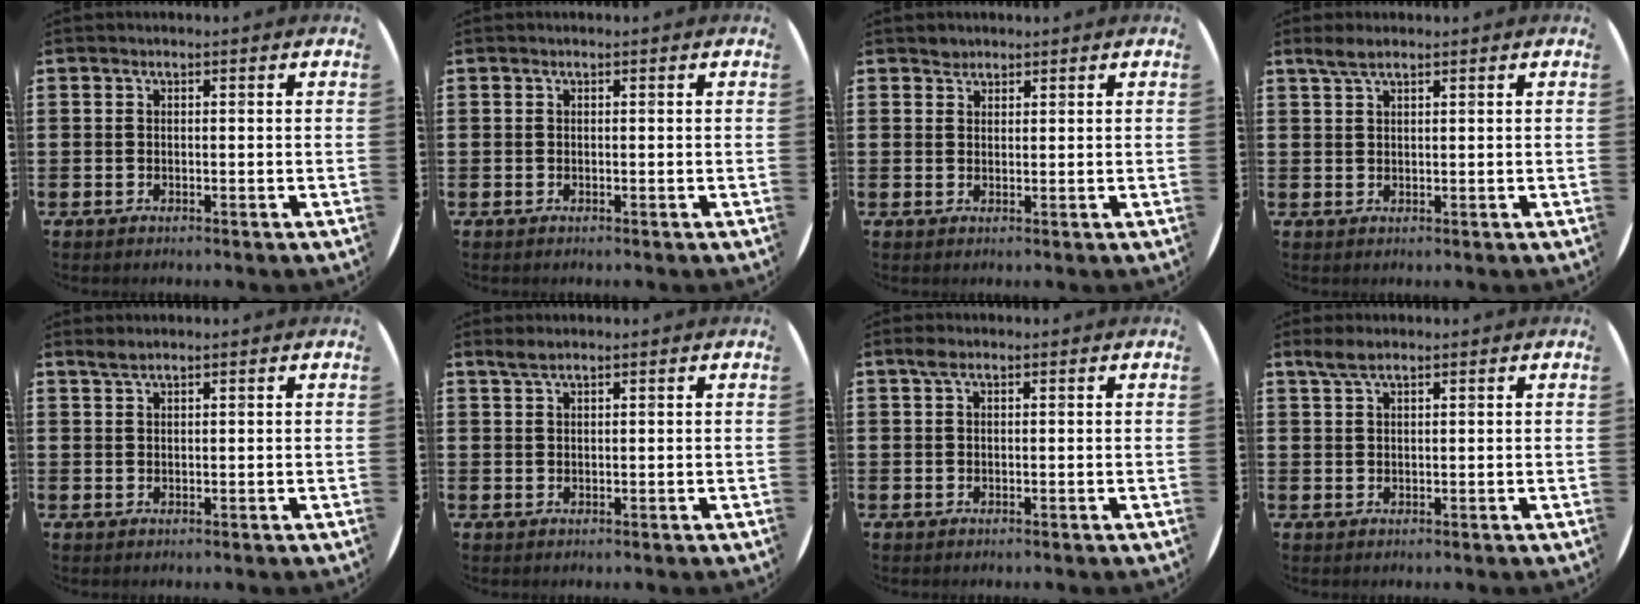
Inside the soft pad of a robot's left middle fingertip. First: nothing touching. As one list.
[{"total": 0.0}, {"total": 1.3, "force": [1.2, 0.6, -0.1], "torque": [0.002, 0.002, 0.023]}, {"total": 2.0, "force": [1.6, 0.4, 1.1], "torque": [-0.023, 0.004, 0.029]}, {"total": 1.2, "force": [1.1, 0.1, 0.4], "torque": [-0.009, 0.003, 0.020]}, {"total": 1.4, "force": [1.2, 0.2, 0.7], "torque": [-0.015, 0.003, 0.022]}, {"total": 1.1, "force": [0.6, 0.5, 0.8], "torque": [-0.016, 0.006, 0.010]}, {"total": 2.2, "force": [1.7, 0.5, 1.2], "torque": [-0.026, 0.005, 0.031]}]